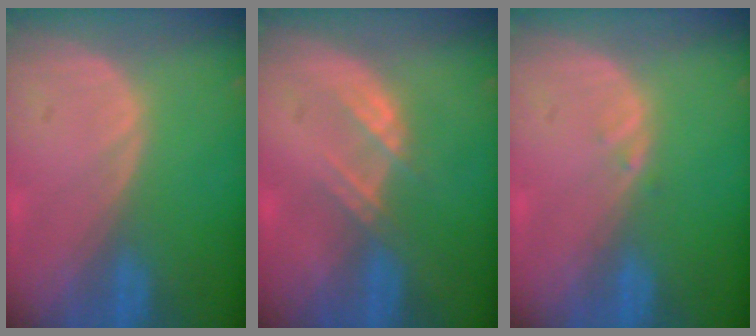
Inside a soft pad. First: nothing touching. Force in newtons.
{"total": 2.7, "press": 2.7, "slide": 0.3}
{"total": 0.6, "press": 0.6, "slide": 0.1}